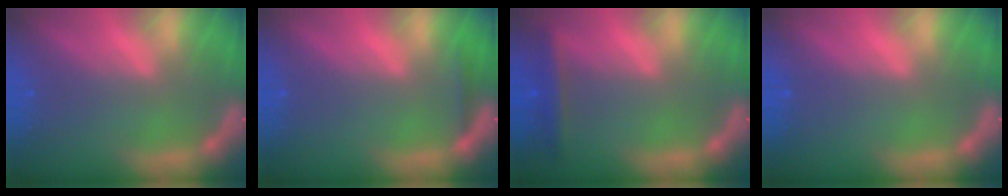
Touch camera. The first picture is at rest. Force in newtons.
{"total": 0.9}
{"total": 2.4}
{"total": 0.0}